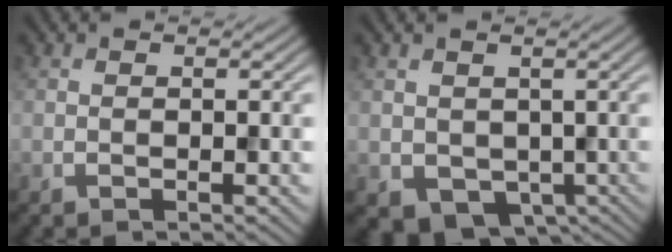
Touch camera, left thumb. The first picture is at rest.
{"total": 3.7, "force": [-0.4, 3.3, 1.7], "torque": [-0.041, -0.028, 0.007]}